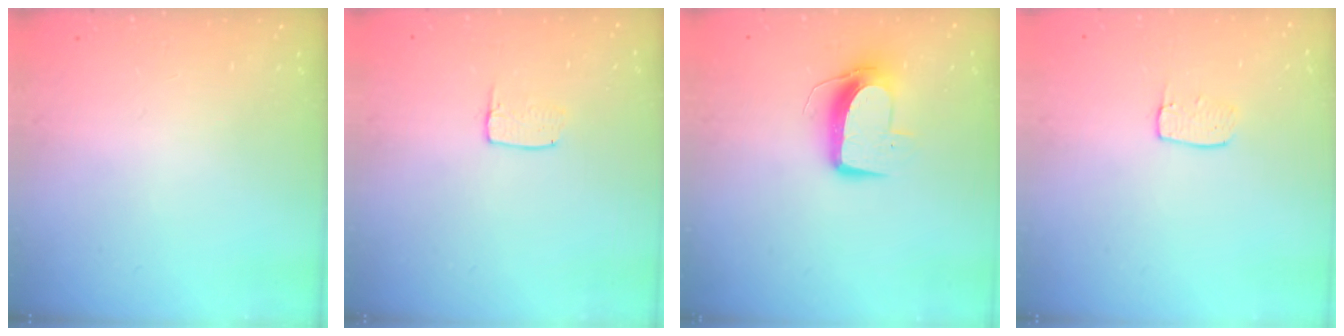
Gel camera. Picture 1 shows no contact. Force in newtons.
{"total": 3.6, "press": 3.6, "slide": 0.3}
{"total": 10.0, "press": 10.0, "slide": 0.3}
{"total": 6.0, "press": 6.0, "slide": 0.3}